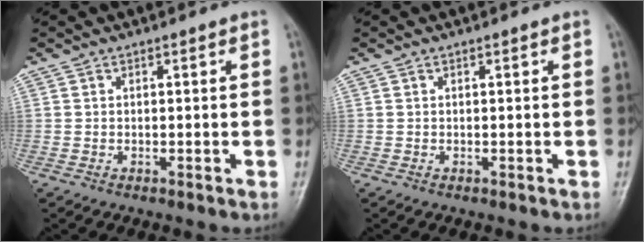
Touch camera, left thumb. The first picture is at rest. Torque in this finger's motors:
{"motor_torque": [0.00, 0.00, 0.00, 0.00, 0.00]}